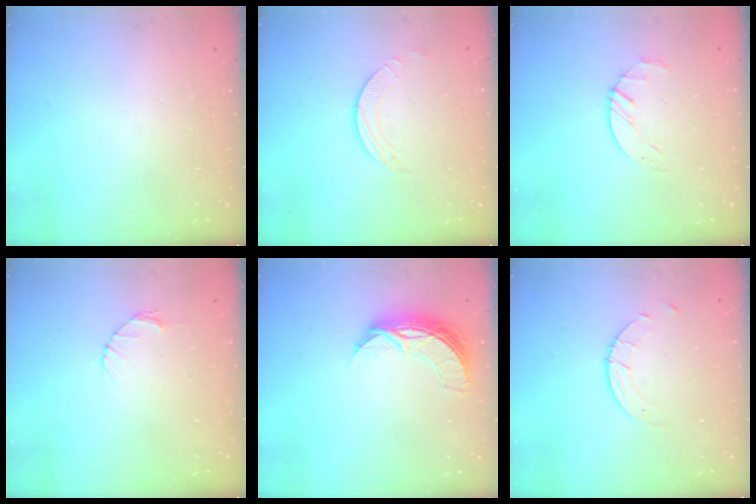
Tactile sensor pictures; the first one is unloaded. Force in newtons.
{"total": 2.0, "press": 2.0, "slide": 0.2}
{"total": 2.7, "press": 2.6, "slide": 0.3}
{"total": 2.7, "press": 2.7, "slide": 0.4}
{"total": 8.9, "press": 8.9, "slide": 0.4}
{"total": 4.0, "press": 4.0, "slide": 0.4}